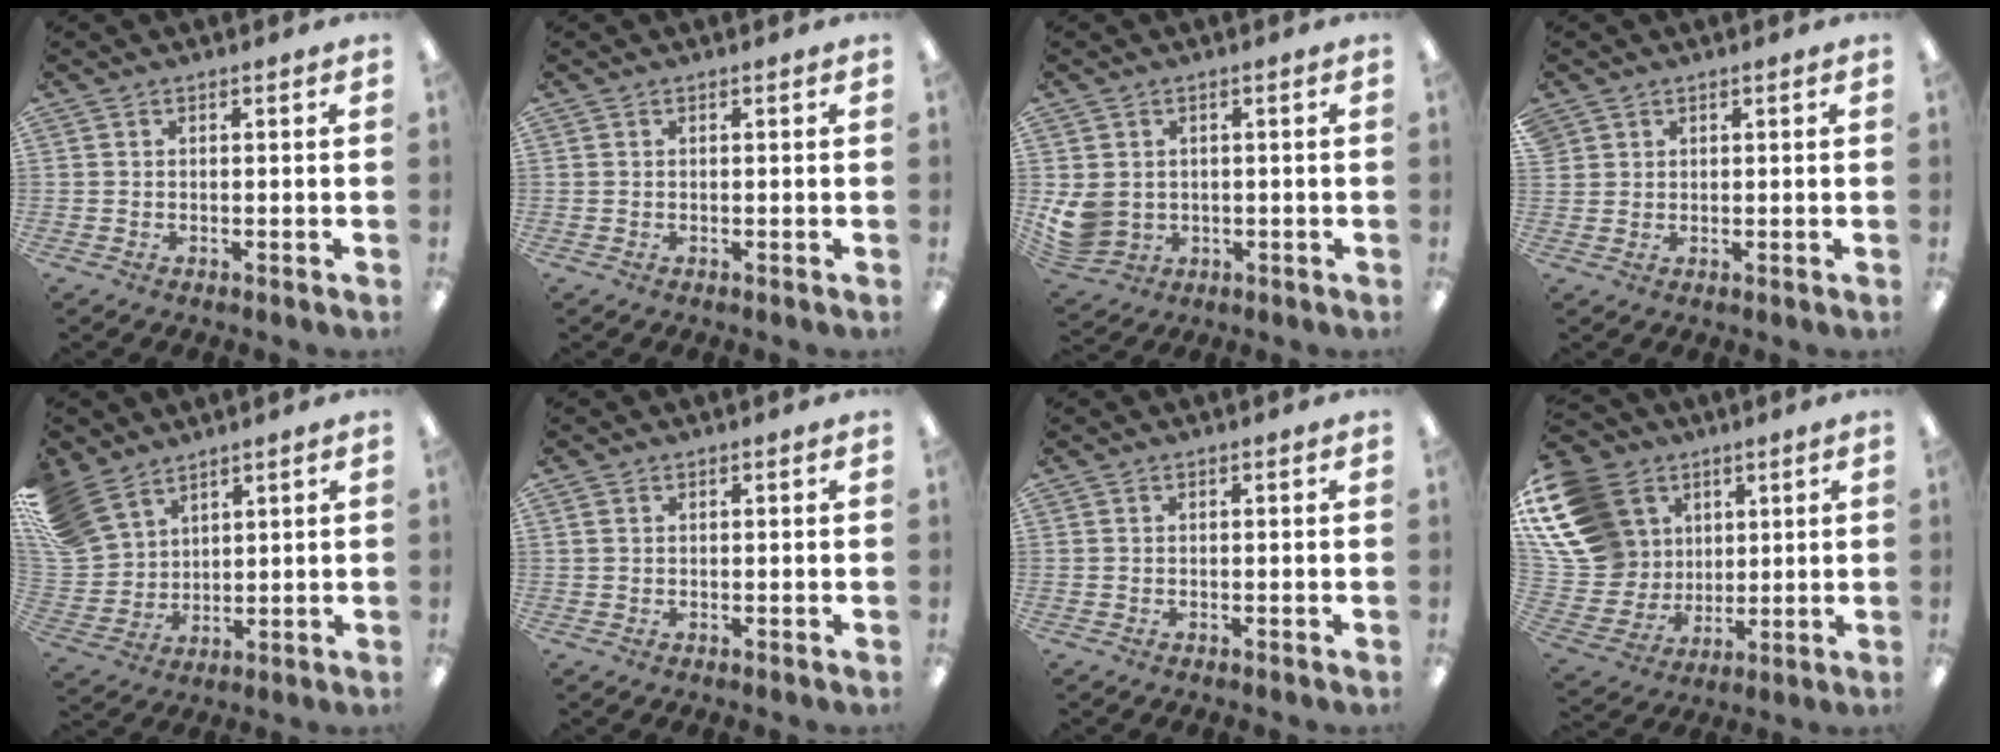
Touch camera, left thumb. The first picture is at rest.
{"total": 0.0}
{"total": 6.6, "force": [0.1, 5.9, 3.0], "torque": [-0.078, 0.002, 0.005]}
{"total": 1.7, "force": [1.2, 1.2, 0.1], "torque": [-0.005, 0.001, 0.023]}
{"total": 12.8, "force": [8.8, 8.1, 4.6], "torque": [-0.123, -0.030, 0.178]}
{"total": 1.0, "force": [0.4, 0.8, 0.4], "torque": [-0.010, 0.004, 0.007]}
{"total": 0.0}
{"total": 19.4, "force": [7.5, 15.9, 8.3], "torque": [-0.193, -0.027, 0.161]}